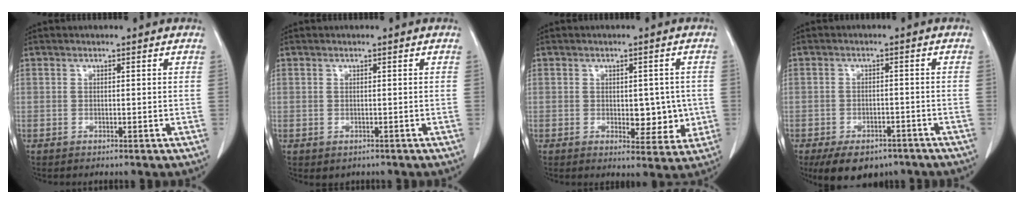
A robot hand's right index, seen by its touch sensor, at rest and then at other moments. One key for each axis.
{"total": 1.0, "fx": -0.3, "fy": 0.9, "fz": 0.2, "tx": -0.008, "ty": 0.004, "tz": 0.002}
{"total": 6.1, "fx": -0.4, "fy": 3.4, "fz": 5.1, "tx": -0.052, "ty": 0.000, "tz": 0.004}
{"total": 9.8, "fx": -7.1, "fy": 5.3, "fz": 4.2, "tx": -0.061, "ty": 0.001, "tz": -0.101}